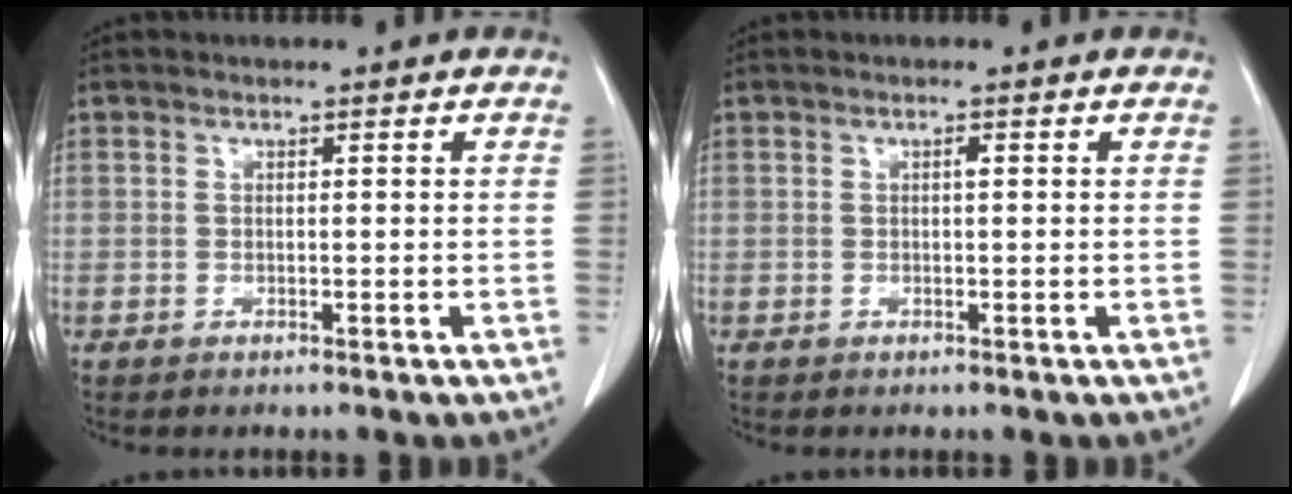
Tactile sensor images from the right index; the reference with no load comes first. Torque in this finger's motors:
{"motor_torque": [0.05, -0.01, 0.01, 0.01]}